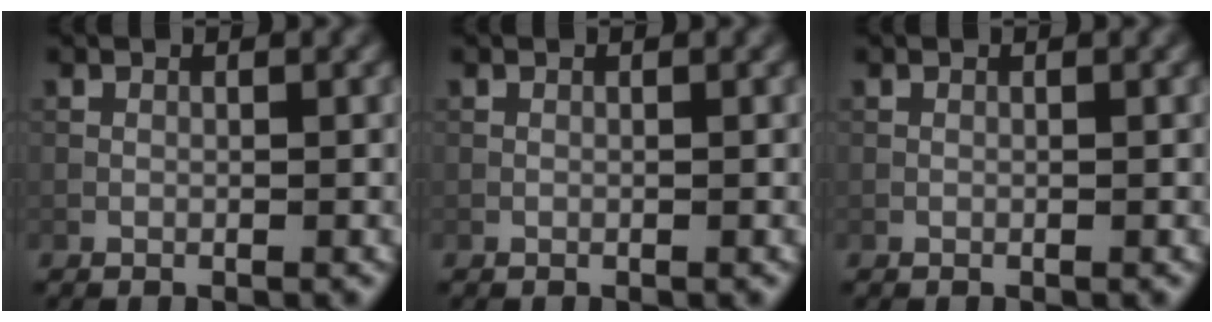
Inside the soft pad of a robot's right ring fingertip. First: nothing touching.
{"total": 0.0}
{"total": 0.0}